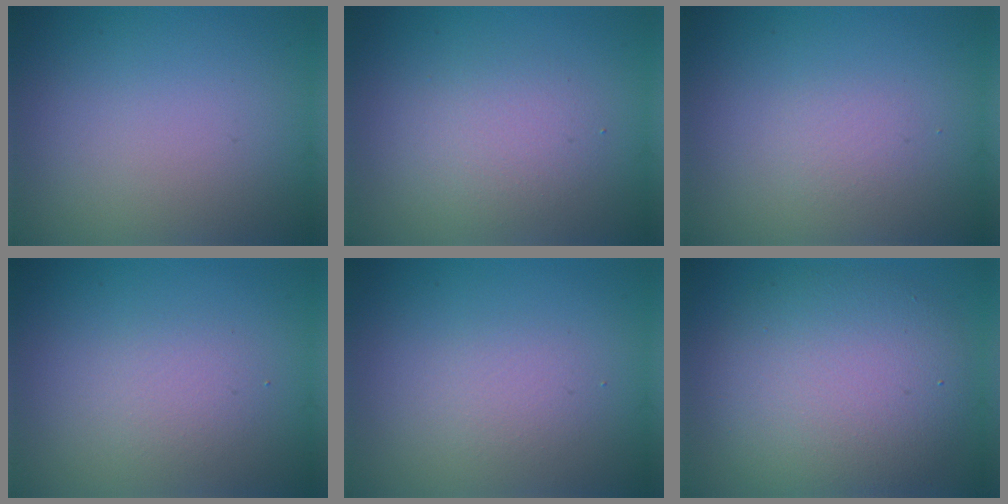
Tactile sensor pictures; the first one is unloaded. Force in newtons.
{"total": 2.4, "press": 2.4, "slide": 0.3}
{"total": 0.9, "press": 0.9, "slide": 0.0}
{"total": 1.6, "press": 1.6, "slide": 0.2}
{"total": 1.3, "press": 1.3, "slide": 0.1}
{"total": 7.9, "press": 7.9, "slide": 0.4}